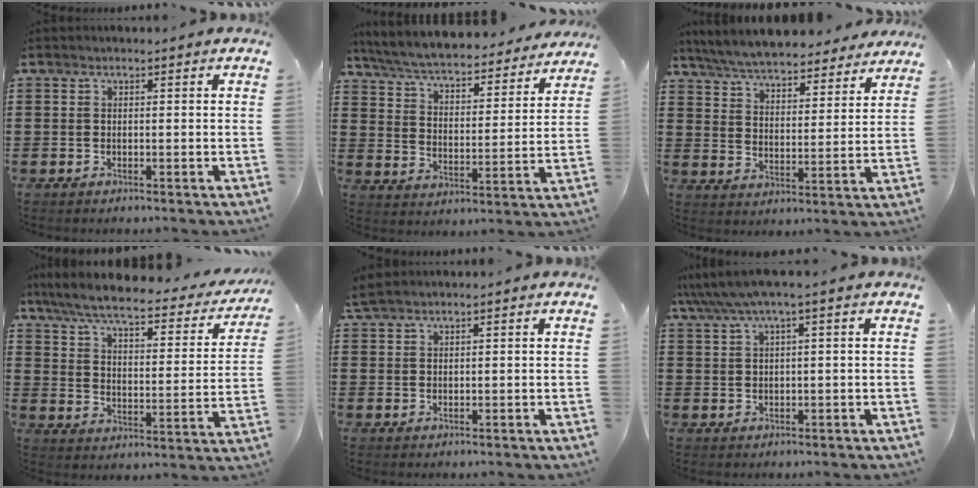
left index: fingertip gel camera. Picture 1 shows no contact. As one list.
[{"total": 5.8, "force": [5.6, 0.2, 1.6], "torque": [-0.058, -0.043, 0.093]}, {"total": 6.6, "force": [6.5, 0.3, 1.4], "torque": [-0.058, -0.038, 0.114]}, {"total": 6.7, "force": [5.7, 0.4, 3.5], "torque": [-0.093, -0.036, 0.094]}, {"total": 1.9, "force": [1.7, 0.1, 0.8], "torque": [-0.020, 0.001, 0.032]}, {"total": 3.2, "force": [1.5, -0.1, 2.9], "torque": [-0.064, -0.005, 0.021]}]